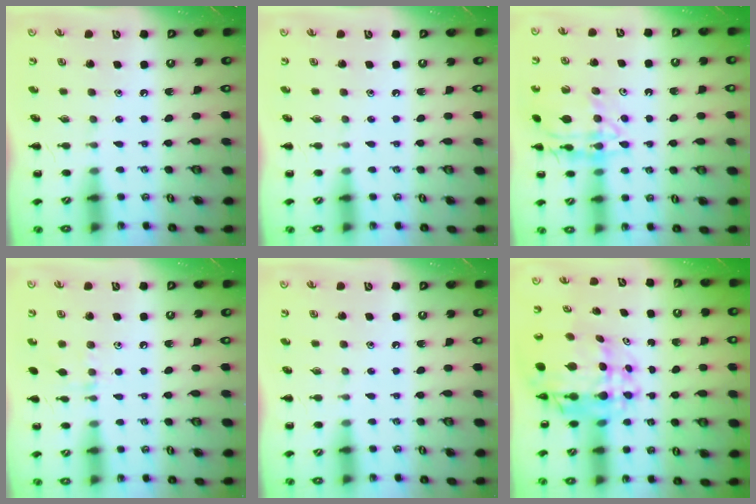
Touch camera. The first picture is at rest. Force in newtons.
{"total": 0.0}
{"total": 15.1, "press": 15.0, "slide": 1.4}
{"total": 5.9, "press": 5.6, "slide": 1.9}
{"total": 0.0}
{"total": 10.8, "press": 10.2, "slide": 3.7}